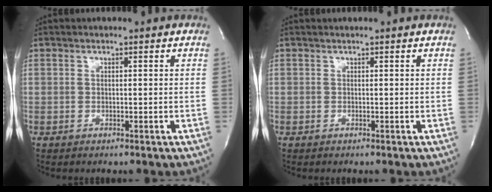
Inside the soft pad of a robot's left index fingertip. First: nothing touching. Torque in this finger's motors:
{"motor_torque": [0.92, 0.44, 0.00, -0.01]}